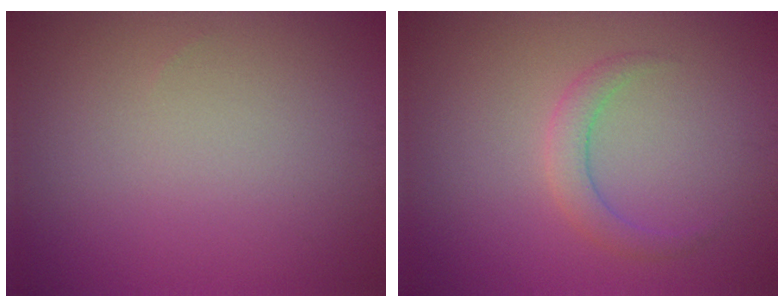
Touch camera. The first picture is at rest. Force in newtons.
{"total": 2.0, "press": 2.0, "slide": 0.1}